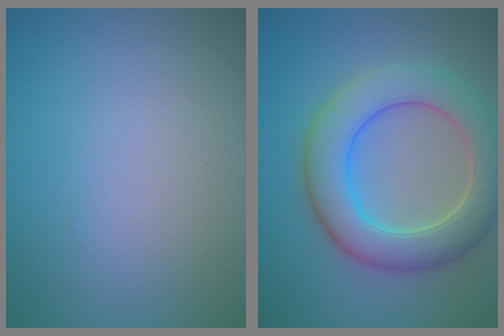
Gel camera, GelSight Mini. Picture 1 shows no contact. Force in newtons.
{"total": 7.6, "press": 7.6, "slide": 0.9}